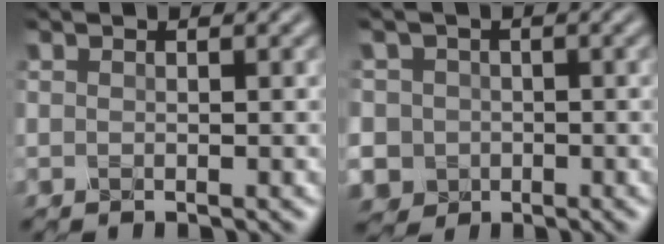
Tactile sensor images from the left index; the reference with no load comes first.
{"total": 6.1, "force": [-1.2, 5.8, 1.3], "torque": [-0.033, 0.007, -0.051]}